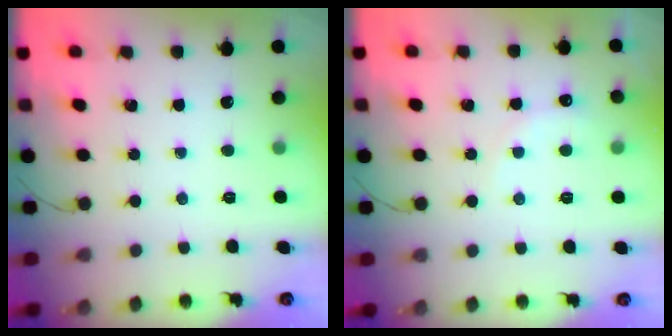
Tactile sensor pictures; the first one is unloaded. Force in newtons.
{"total": 6.2, "press": 6.1, "slide": 1.0}